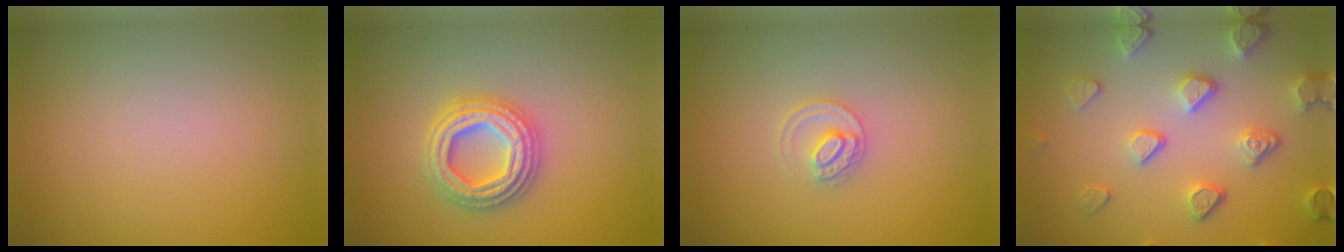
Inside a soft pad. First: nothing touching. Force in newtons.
{"total": 4.7, "press": 4.6, "slide": 0.7}
{"total": 2.1, "press": 2.1, "slide": 0.2}
{"total": 4.1, "press": 3.6, "slide": 2.0}